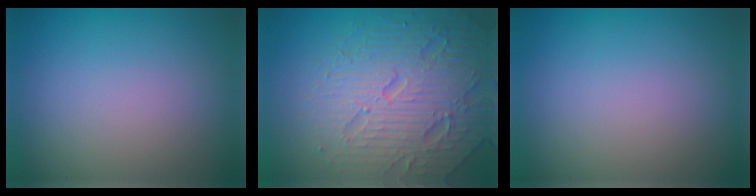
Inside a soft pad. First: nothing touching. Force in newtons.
{"total": 7.4, "press": 7.3, "slide": 1.6}
{"total": 0.0}